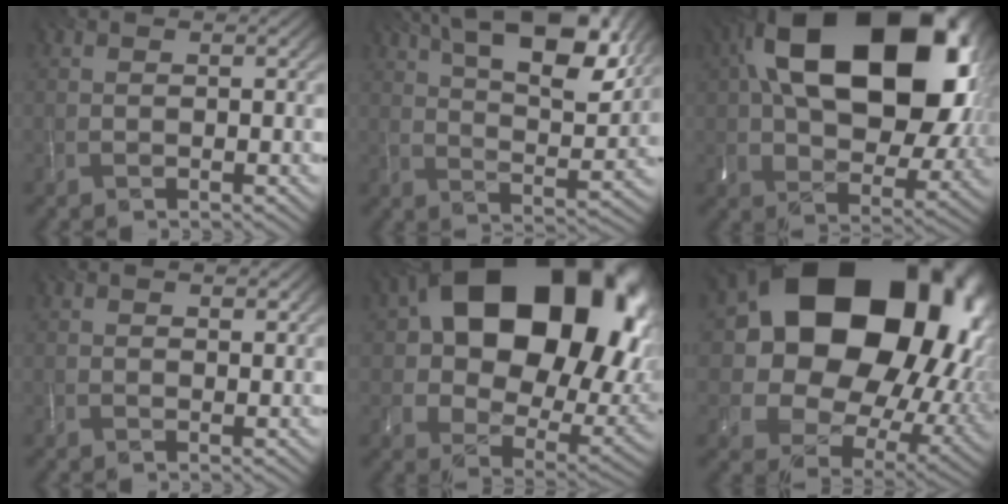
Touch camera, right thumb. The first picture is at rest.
{"total": 15.3, "force": [8.5, 5.9, 11.3], "torque": [-0.178, 0.003, 0.133]}
{"total": 22.2, "force": [6.4, 14.1, 15.9], "torque": [-0.295, 0.016, 0.126]}
{"total": 1.3, "force": [0.9, 0.7, 0.7], "torque": [-0.013, -0.002, 0.017]}
{"total": 23.0, "force": [7.8, 16.2, 14.4], "torque": [-0.249, 0.000, 0.182]}
{"total": 22.9, "force": [6.4, 18.1, 12.4], "torque": [-0.284, -0.014, 0.160]}